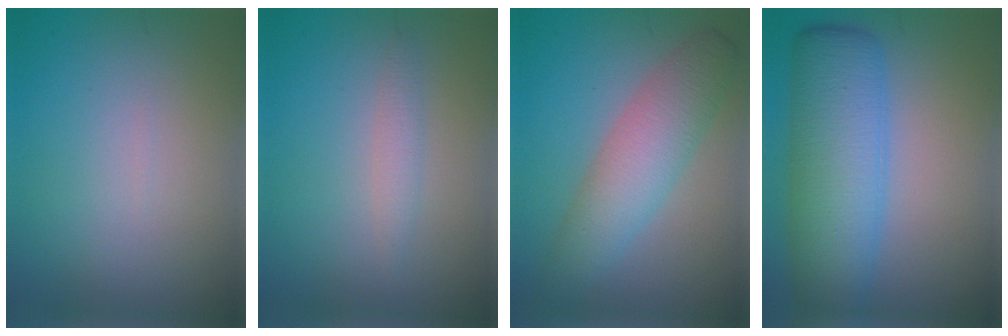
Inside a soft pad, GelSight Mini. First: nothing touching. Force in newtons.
{"total": 1.5, "press": 1.4, "slide": 0.1}
{"total": 5.8, "press": 5.8, "slide": 0.1}
{"total": 9.1, "press": 9.1, "slide": 0.2}